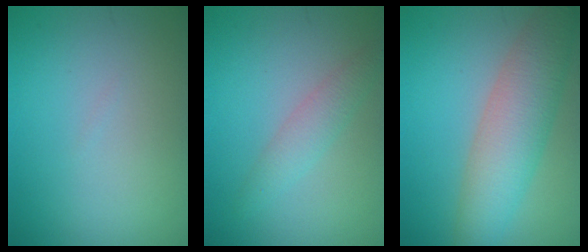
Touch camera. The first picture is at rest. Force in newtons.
{"total": 2.2, "press": 2.2, "slide": 0.2}
{"total": 6.3, "press": 6.3, "slide": 0.4}